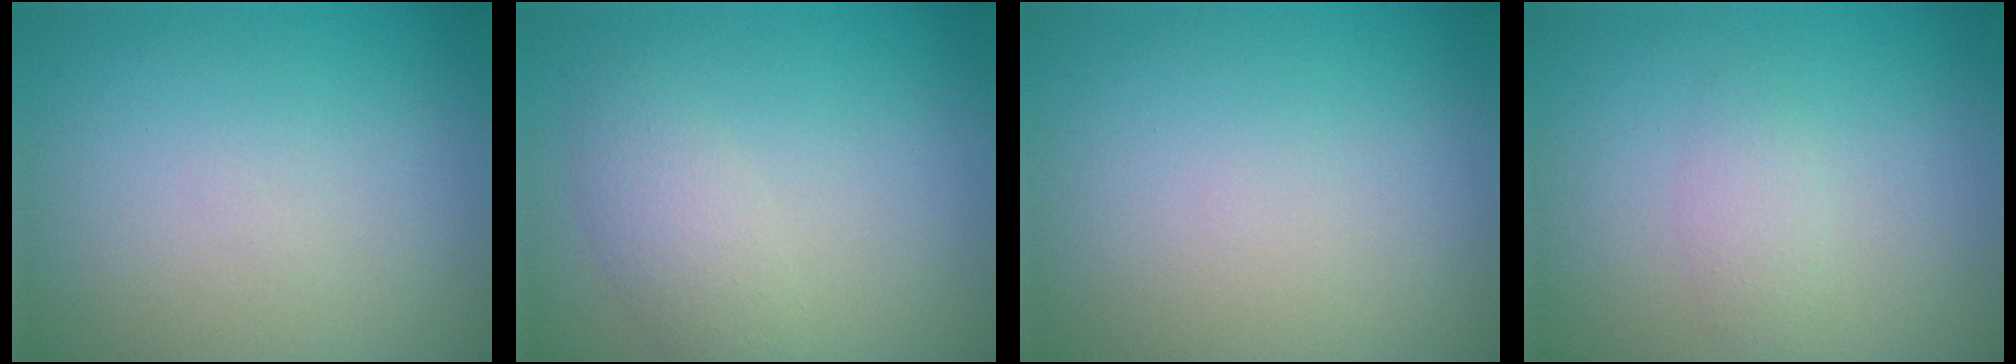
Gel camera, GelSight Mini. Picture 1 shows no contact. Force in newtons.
{"total": 2.7, "press": 2.7, "slide": 0.1}
{"total": 0.0}
{"total": 1.4, "press": 1.4, "slide": 0.0}